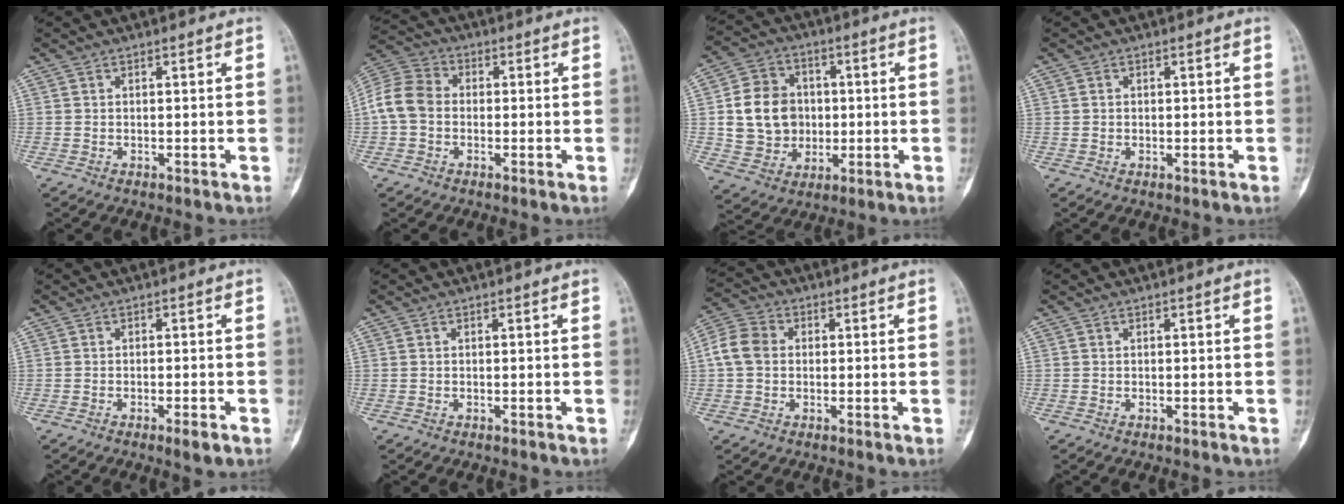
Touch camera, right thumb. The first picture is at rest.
{"total": 8.5, "force": [-1.0, 6.8, 5.1], "torque": [-0.095, 0.026, -0.036]}
{"total": 13.4, "force": [0.8, 11.5, 6.8], "torque": [-0.082, 0.012, 0.022]}
{"total": 0.7, "force": [0.2, 0.7, 0.2], "torque": [0.002, 0.003, 0.003]}
{"total": 2.4, "force": [-1.3, 0.5, 2.0], "torque": [-0.028, 0.000, -0.020]}
{"total": 0.0}
{"total": 6.6, "force": [0.0, 5.4, 3.9], "torque": [-0.076, 0.020, -0.011]}
{"total": 0.0}